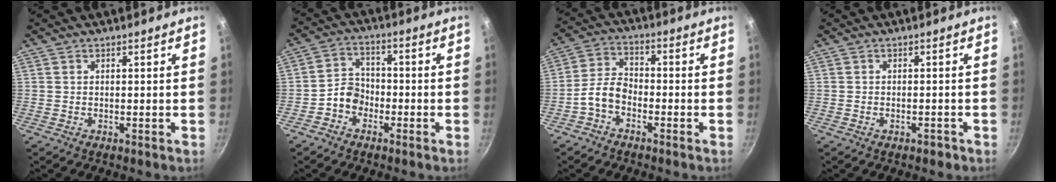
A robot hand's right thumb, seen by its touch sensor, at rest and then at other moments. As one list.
[{"total": 5.5, "force": [-2.5, 4.4, 2.2], "torque": [-0.014, 0.031, -0.055]}, {"total": 6.0, "force": [-3.0, 3.7, 3.7], "torque": [-0.067, 0.040, -0.069]}, {"total": 1.5, "force": [-0.9, 0.8, 0.8], "torque": [-0.006, 0.013, -0.009]}]